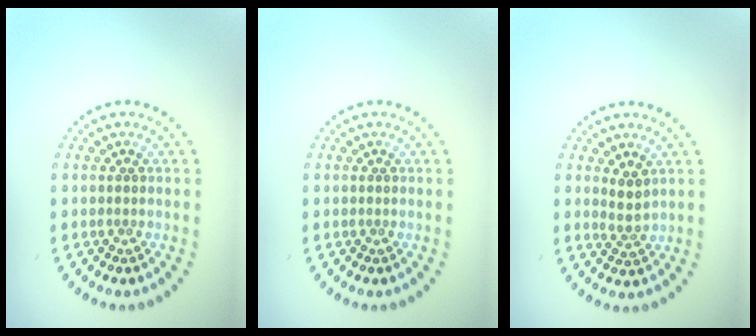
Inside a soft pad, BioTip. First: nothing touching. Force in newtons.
{"total": 0.0}
{"total": 1.7, "press": 1.3, "slide": 1.1}